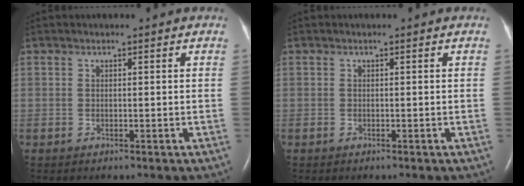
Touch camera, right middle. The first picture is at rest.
{"total": 0.0}